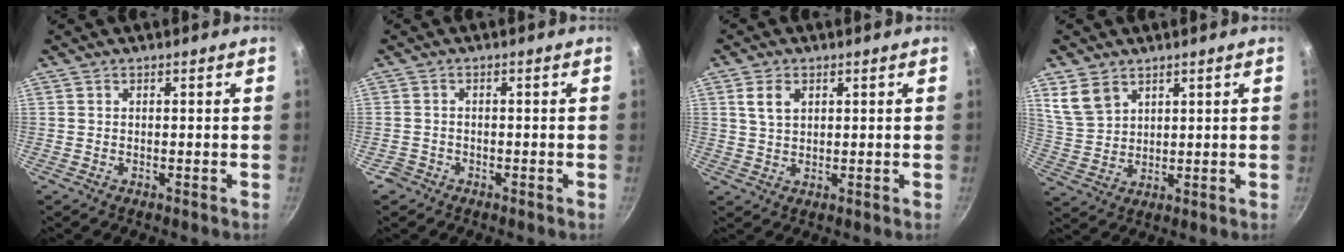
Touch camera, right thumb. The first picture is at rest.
{"total": 1.8, "force": [-1.2, 1.3, 0.1], "torque": [0.002, 0.018, -0.018]}
{"total": 4.1, "force": [1.5, 2.8, 2.6], "torque": [-0.038, -0.002, 0.033]}
{"total": 6.5, "force": [3.9, 4.2, 3.0], "torque": [-0.049, -0.015, 0.089]}